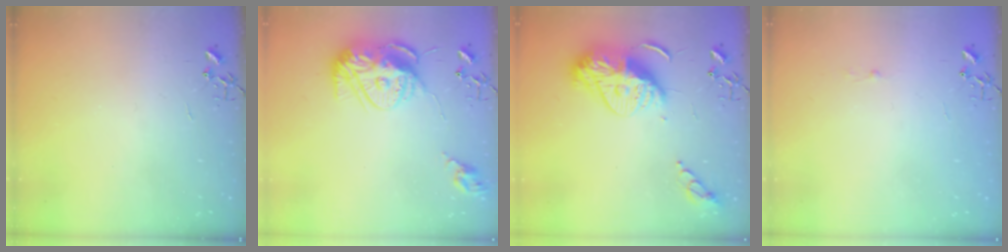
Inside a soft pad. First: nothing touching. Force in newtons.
{"total": 14.9, "press": 14.8, "slide": 1.2}
{"total": 16.7, "press": 16.7, "slide": 0.8}
{"total": 1.8, "press": 1.8, "slide": 0.2}